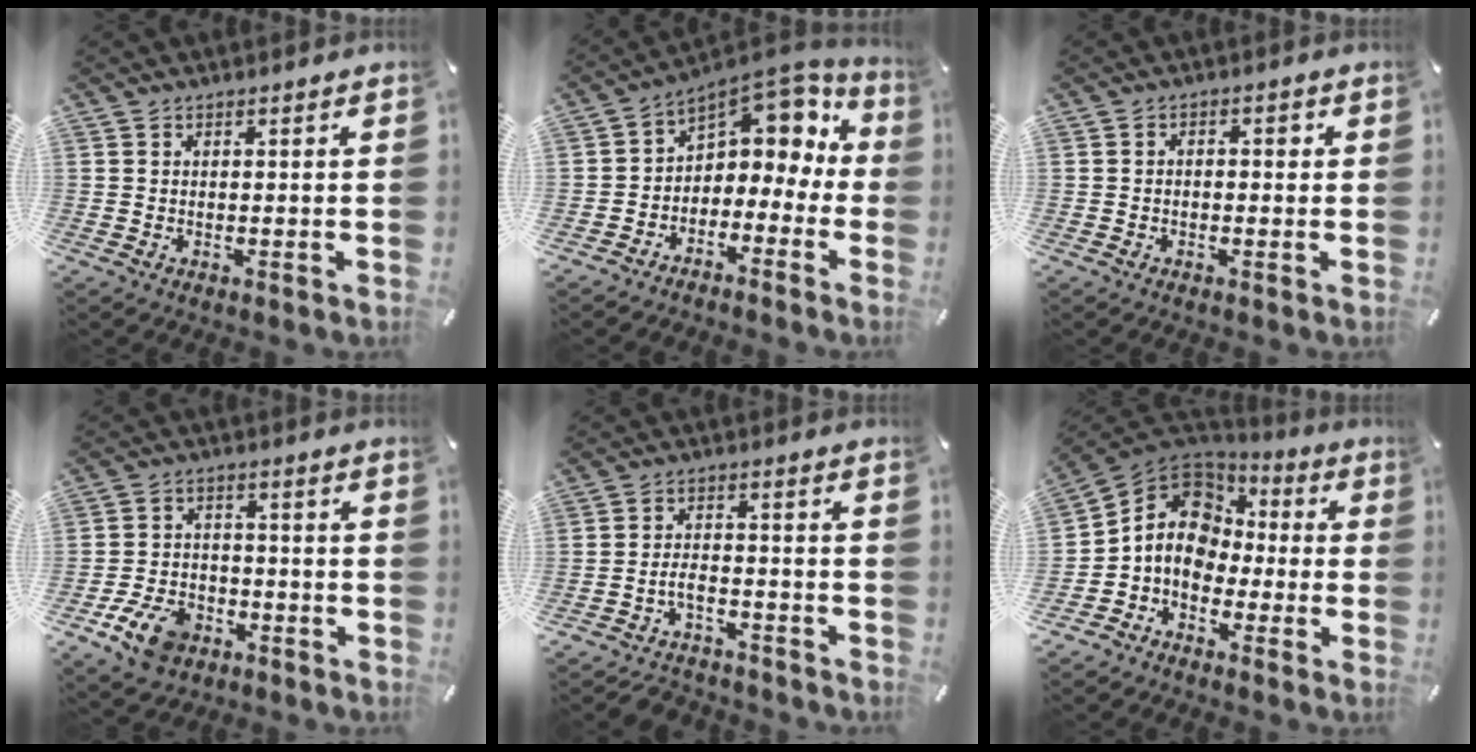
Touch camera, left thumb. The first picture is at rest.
{"total": 5.6, "force": [1.9, 4.8, 2.0], "torque": [-0.030, -0.034, 0.037]}
{"total": 1.8, "force": [-0.8, 1.0, 1.2], "torque": [-0.024, 0.009, -0.019]}
{"total": 9.6, "force": [-5.0, 6.5, 4.9], "torque": [-0.102, 0.030, -0.088]}
{"total": 4.7, "force": [-3.3, 2.4, 2.2], "torque": [-0.049, 0.014, -0.067]}
{"total": 11.0, "force": [-1.0, 9.4, 5.6], "torque": [-0.124, 0.013, -0.017]}